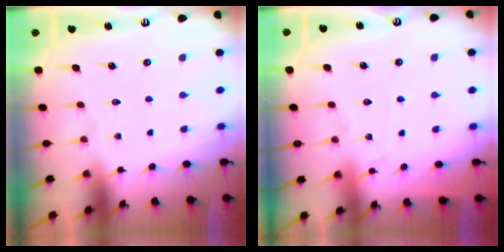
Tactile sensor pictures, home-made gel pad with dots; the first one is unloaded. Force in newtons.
{"total": 6.5, "press": 6.4, "slide": 0.8}